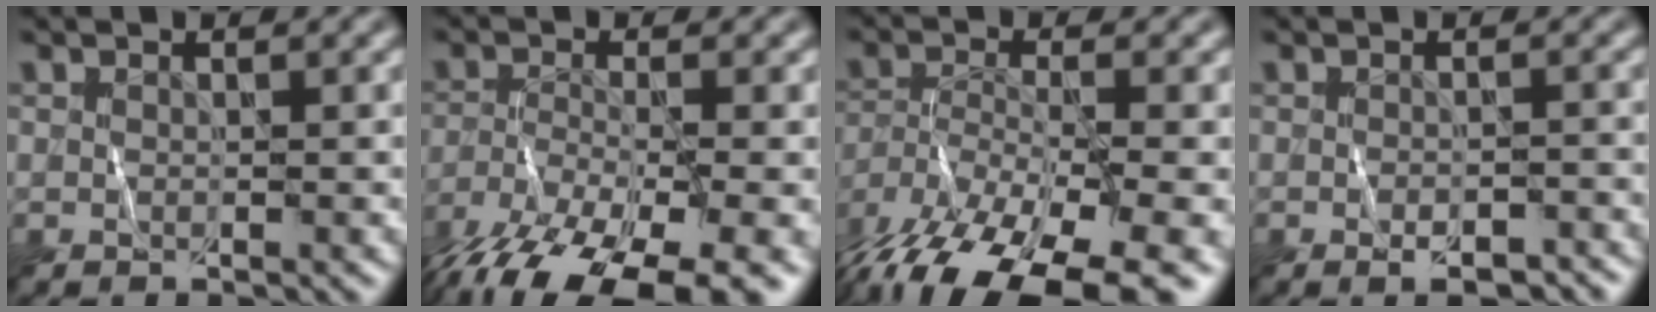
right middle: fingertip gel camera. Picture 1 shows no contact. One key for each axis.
{"total": 11.8, "fx": -8.7, "fy": 3.1, "fz": 7.3, "tx": -0.136, "ty": -0.034, "tz": -0.141}
{"total": 15.4, "fx": -11.1, "fy": 4.9, "fz": 9.5, "tx": -0.193, "ty": -0.051, "tz": -0.162}
{"total": 3.3, "fx": -2.1, "fy": 1.2, "fz": 2.3, "tx": -0.034, "ty": -0.003, "tz": -0.020}